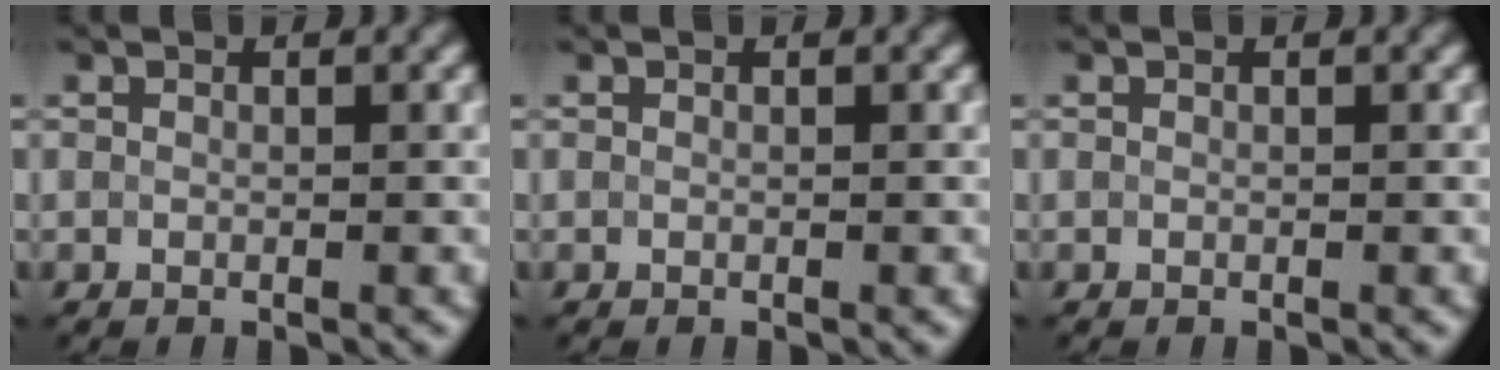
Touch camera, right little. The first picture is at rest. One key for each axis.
{"total": 0.0}
{"total": 0.0}